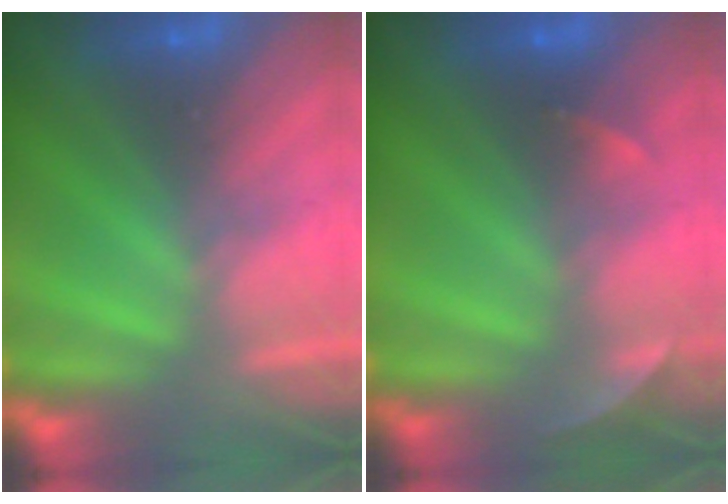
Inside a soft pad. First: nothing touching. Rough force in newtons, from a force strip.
{"total": 1.9}